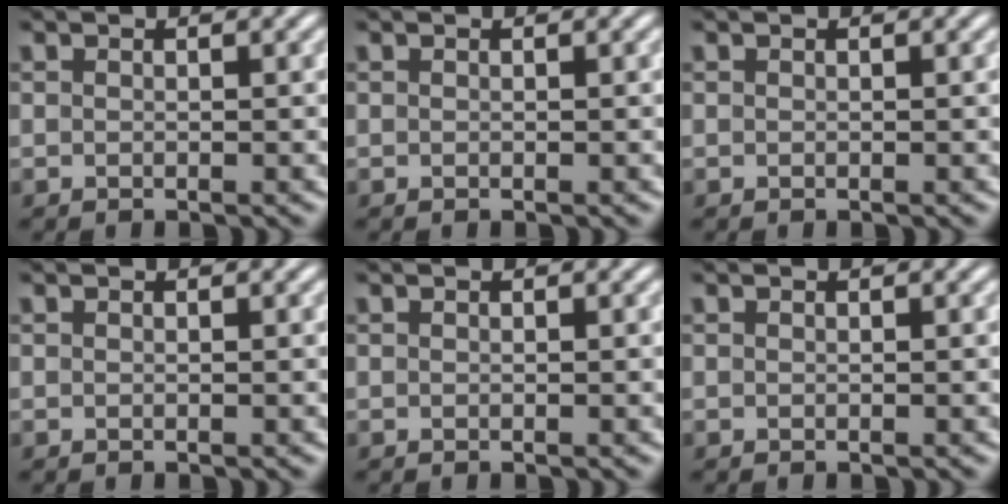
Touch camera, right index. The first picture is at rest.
{"total": 0.0}
{"total": 0.0}
{"total": 0.0}
{"total": 0.0}
{"total": 0.0}